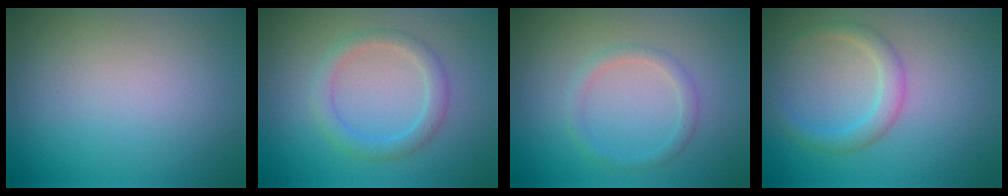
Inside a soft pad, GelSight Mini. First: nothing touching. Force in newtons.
{"total": 2.4, "press": 2.4, "slide": 0.1}
{"total": 1.5, "press": 1.5, "slide": 0.1}
{"total": 2.3, "press": 2.2, "slide": 0.1}